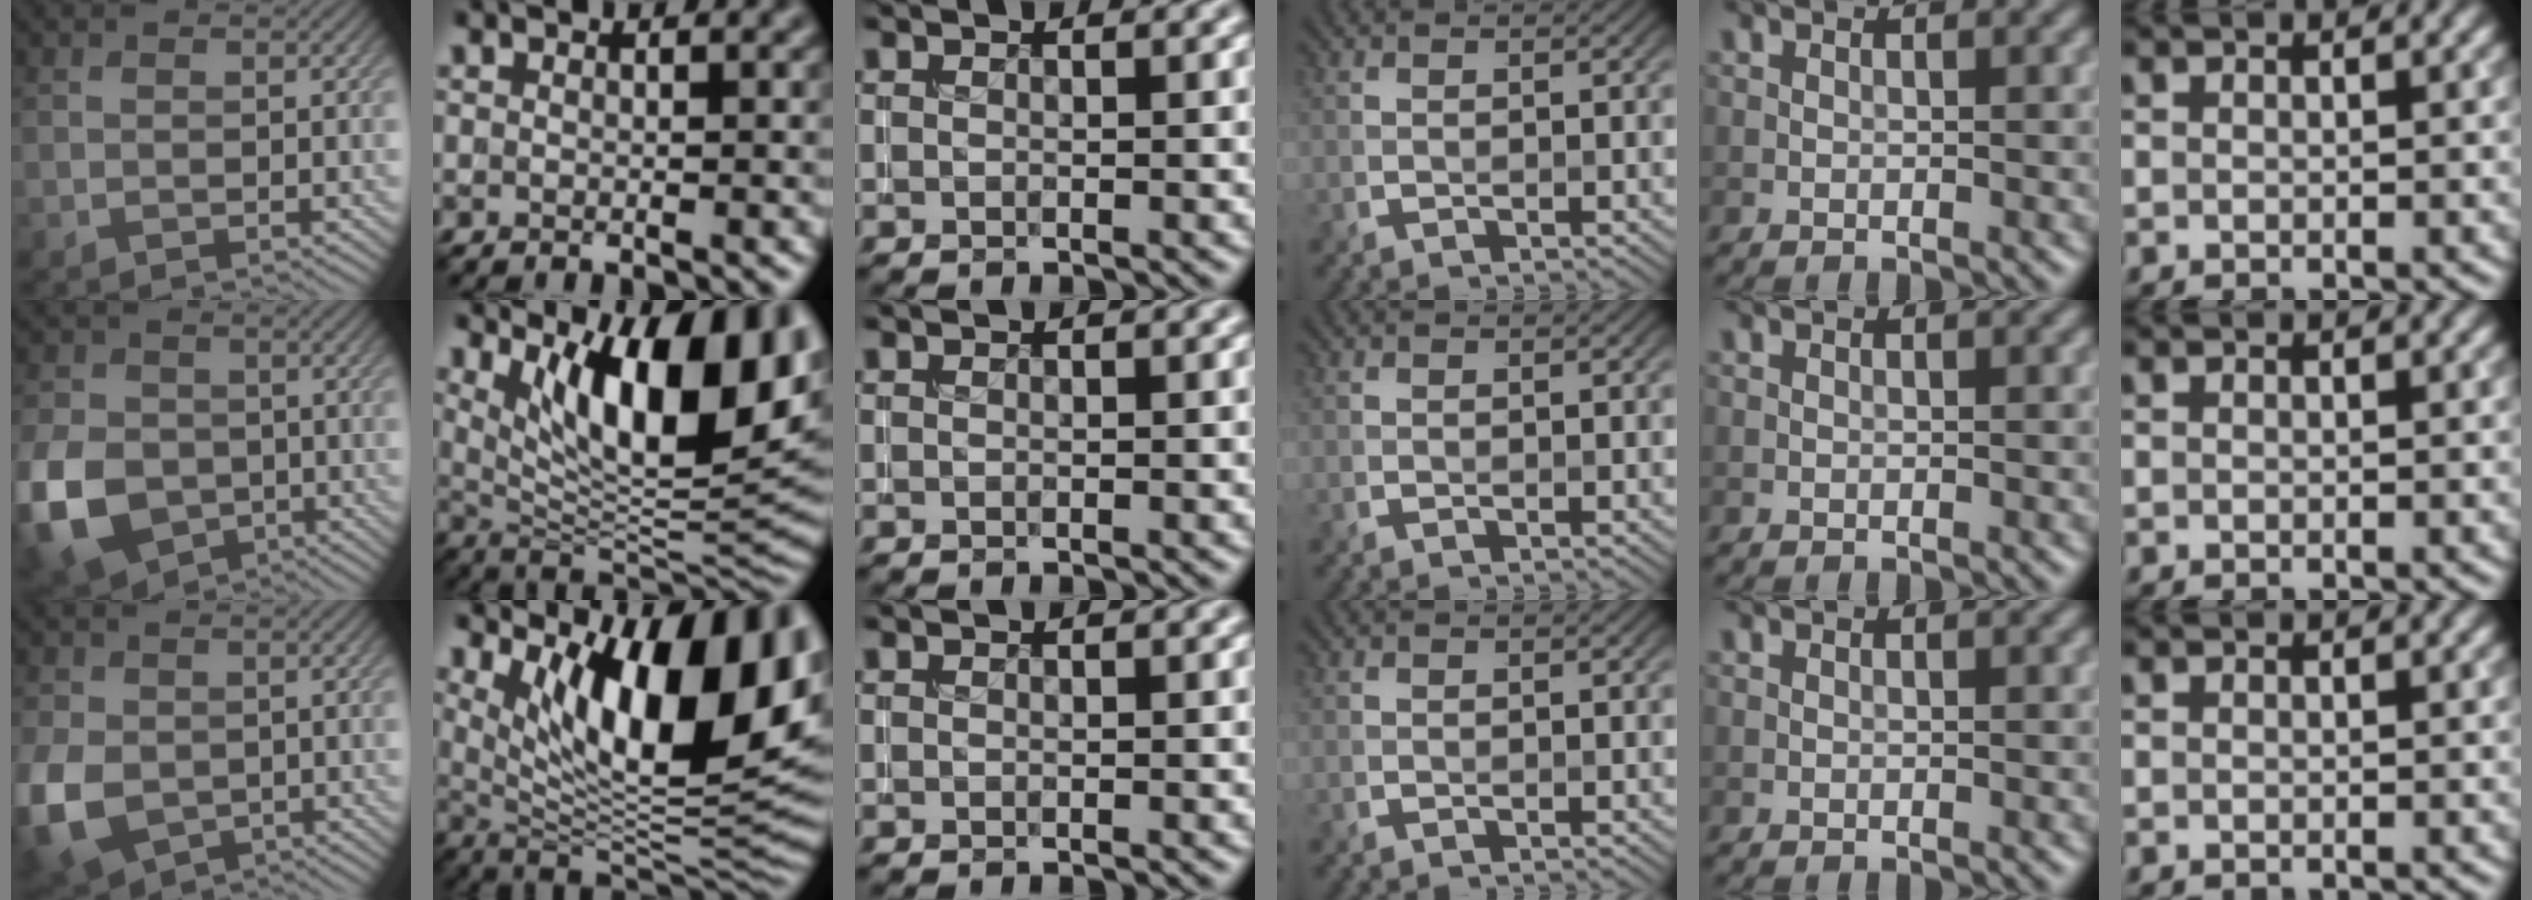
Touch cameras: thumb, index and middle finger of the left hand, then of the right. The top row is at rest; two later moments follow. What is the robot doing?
{"motion": "insert", "object": "coin"}